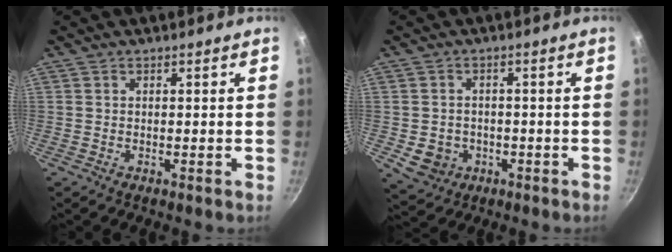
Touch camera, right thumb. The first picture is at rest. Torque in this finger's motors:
{"motor_torque": [1.30, 1.06, 0.33, -0.54, 0.29]}